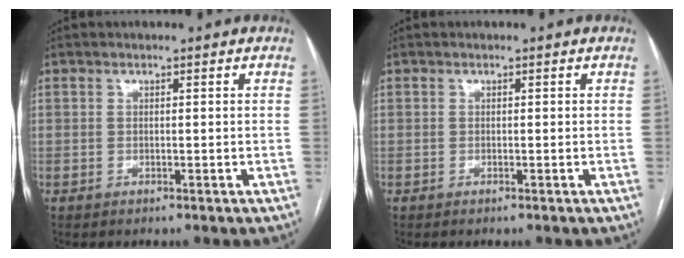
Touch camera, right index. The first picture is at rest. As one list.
[{"total": 0.0}]